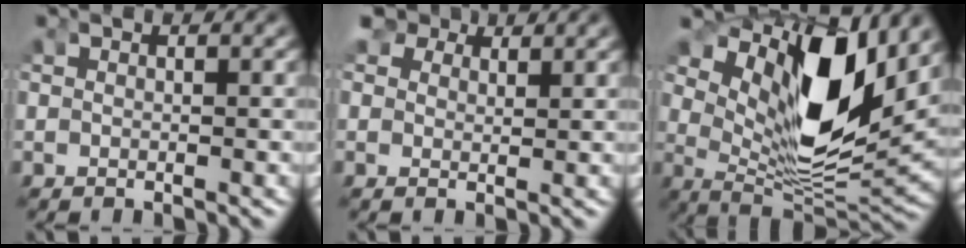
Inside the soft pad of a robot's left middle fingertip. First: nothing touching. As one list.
[{"total": 4.1, "force": [3.0, 2.1, 1.8], "torque": [-0.033, 0.000, 0.048]}, {"total": 12.0, "force": [4.5, 4.9, 10.0], "torque": [-0.165, 0.001, 0.076]}]